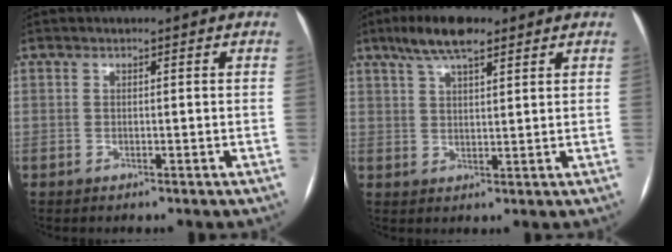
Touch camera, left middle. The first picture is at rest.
{"total": 7.5, "force": [5.2, 1.8, 5.1], "torque": [-0.100, 0.017, 0.093]}